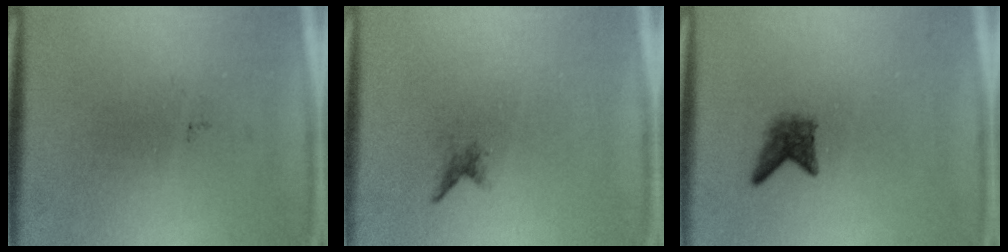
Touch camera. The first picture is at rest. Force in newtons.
{"total": 0.7}
{"total": 2.1}